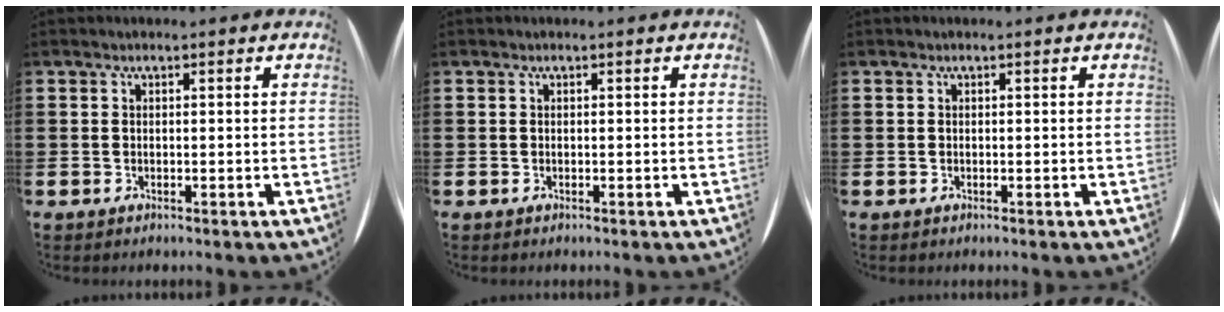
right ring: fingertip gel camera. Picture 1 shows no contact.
{"total": 0.0}
{"total": 0.0}